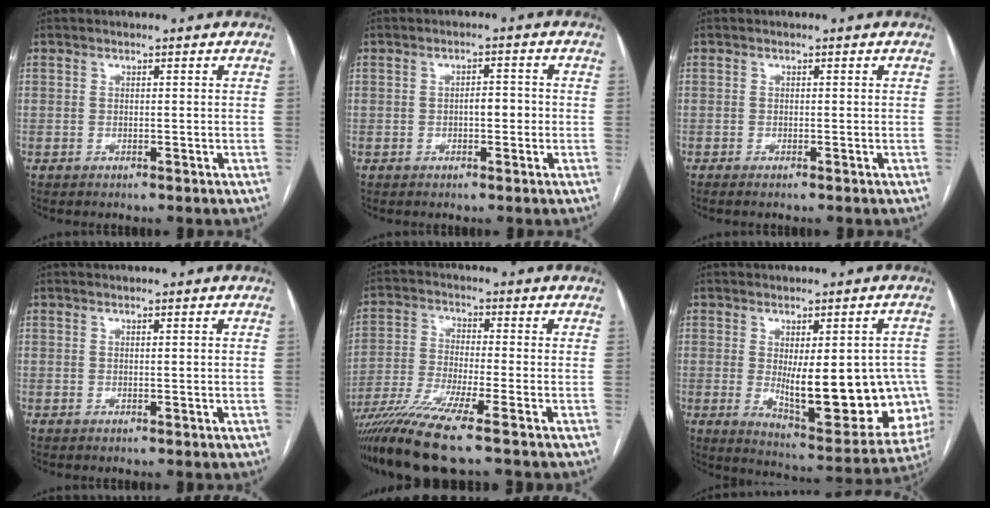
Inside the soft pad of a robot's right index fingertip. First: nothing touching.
{"total": 2.7, "force": [-0.5, 1.1, 2.4], "torque": [-0.034, 0.007, -0.007]}
{"total": 0.8, "force": [-0.6, -0.1, 0.5], "torque": [-0.009, -0.001, -0.014]}
{"total": 0.8, "force": [0.2, 0.1, 0.8], "torque": [-0.015, 0.002, 0.003]}
{"total": 12.6, "force": [-9.5, -1.1, 8.3], "torque": [-0.154, -0.033, -0.166]}
{"total": 19.0, "force": [-2.0, 6.3, 17.8], "torque": [-0.187, -0.007, 0.001]}